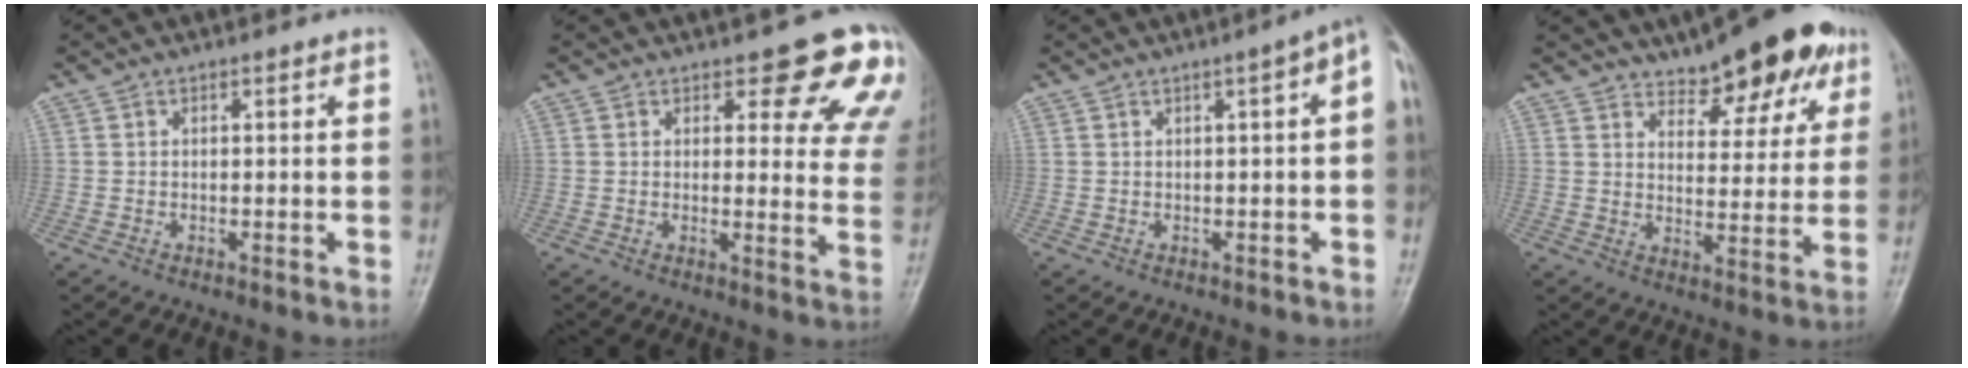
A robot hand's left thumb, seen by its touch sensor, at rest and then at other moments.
{"total": 12.7, "force": [8.7, 4.9, 7.8], "torque": [-0.032, -0.048, 0.079]}
{"total": 4.5, "force": [0.4, 1.0, 4.4], "torque": [-0.047, 0.019, -0.003]}
{"total": 12.7, "force": [8.7, 5.3, 7.6], "torque": [-0.060, -0.038, 0.124]}